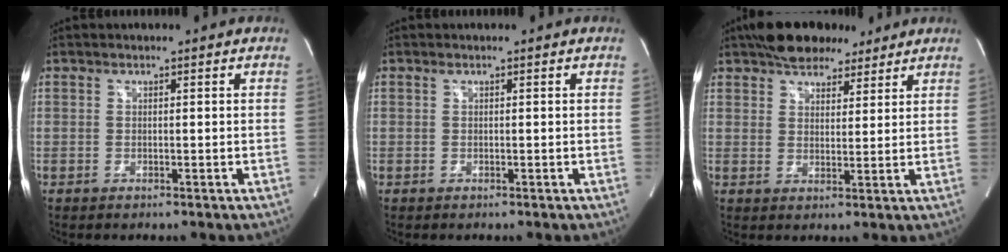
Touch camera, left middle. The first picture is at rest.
{"total": 0.0}
{"total": 10.0, "force": [7.8, 4.3, 4.4], "torque": [-0.064, 0.026, 0.126]}